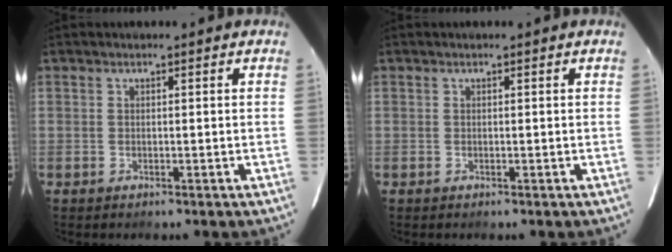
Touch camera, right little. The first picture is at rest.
{"total": 0.0}